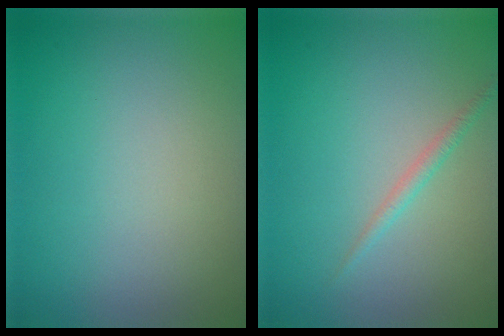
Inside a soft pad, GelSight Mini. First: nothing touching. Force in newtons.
{"total": 1.1, "press": 1.1, "slide": 0.0}